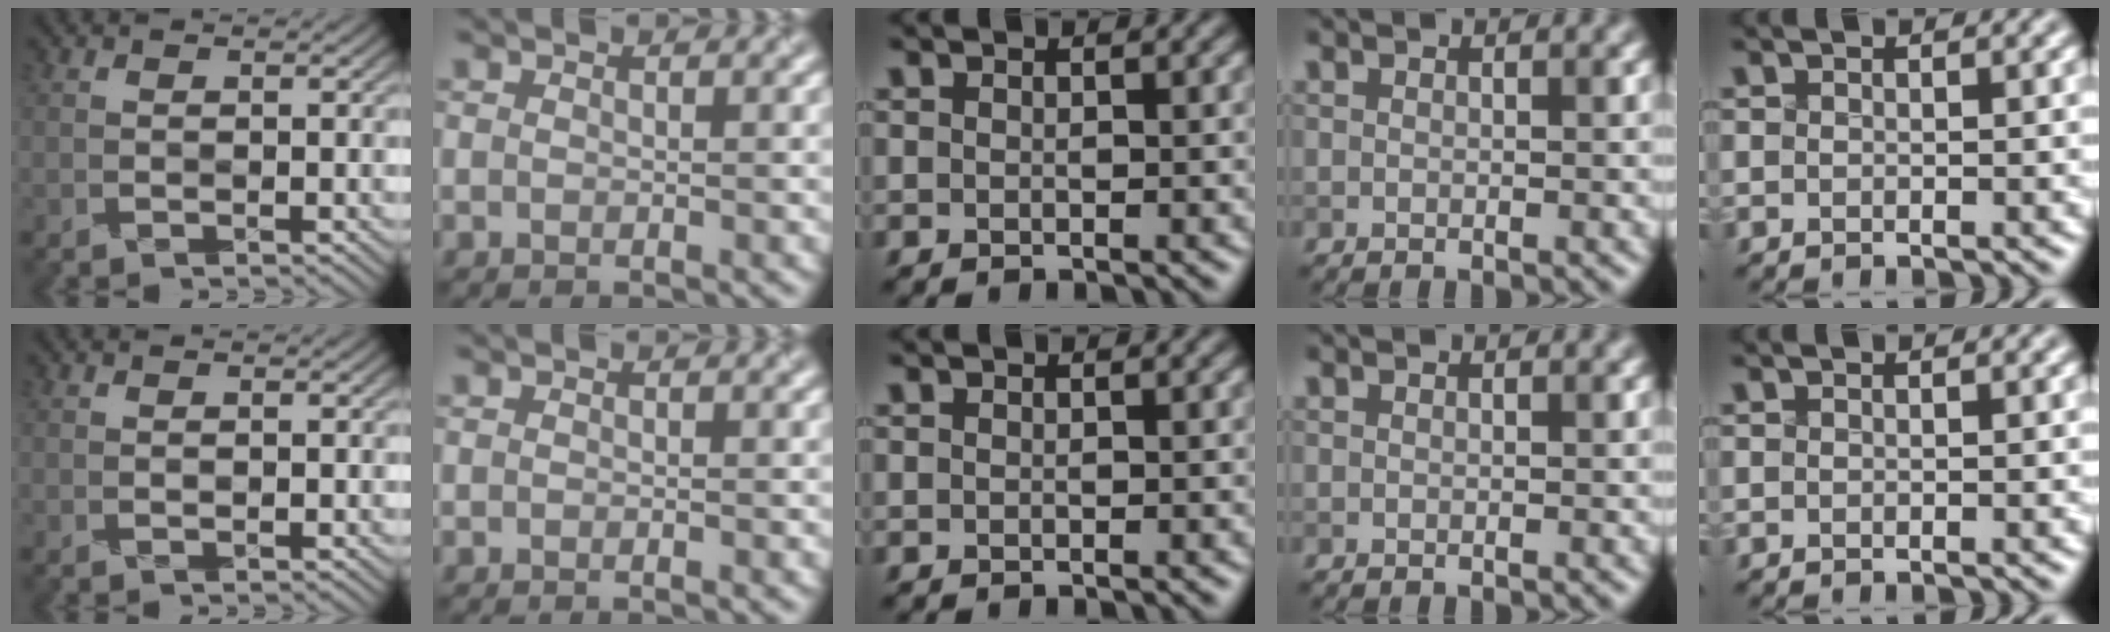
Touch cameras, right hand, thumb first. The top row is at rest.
{}